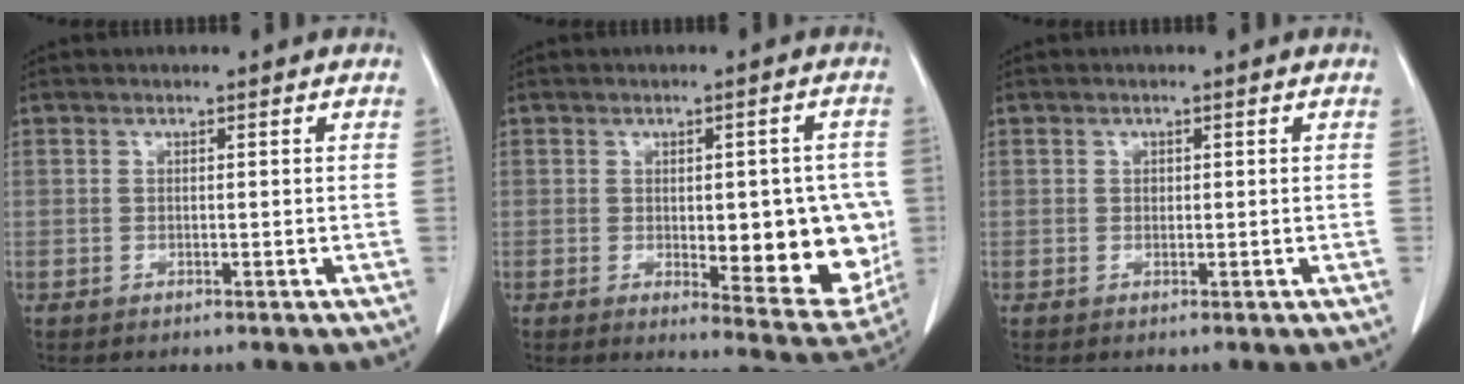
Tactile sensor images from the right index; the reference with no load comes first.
{"total": 14.1, "force": [-1.4, 5.2, 13.1], "torque": [-0.145, -0.005, -0.001]}
{"total": 0.6, "force": [0.2, 0.5, 0.3], "torque": [-0.003, 0.001, 0.002]}